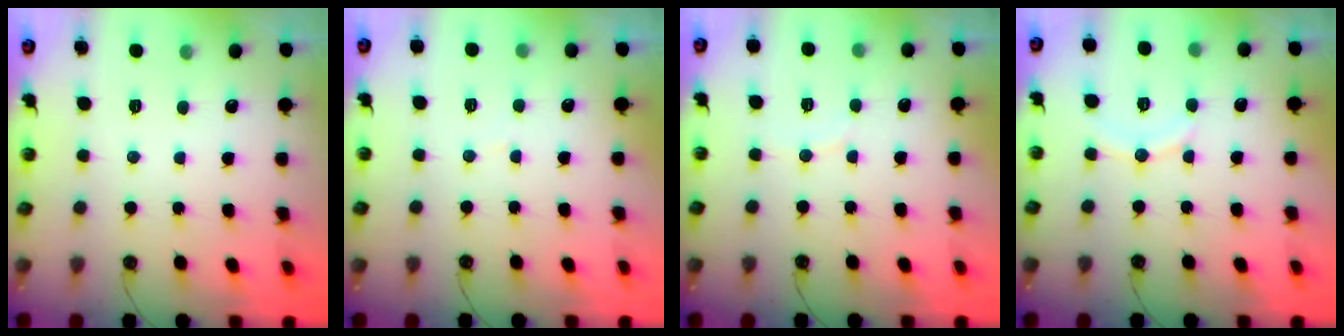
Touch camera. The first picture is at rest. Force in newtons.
{"total": 3.6, "press": 3.5, "slide": 0.9}
{"total": 4.1, "press": 4.1, "slide": 0.5}
{"total": 6.7, "press": 6.7, "slide": 0.7}